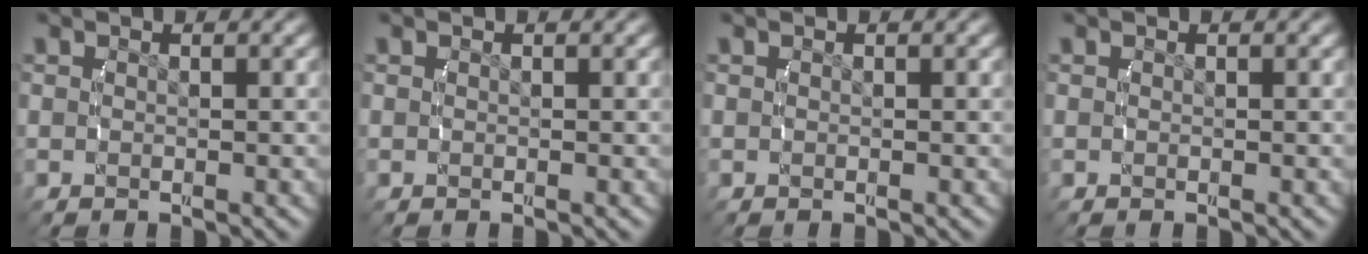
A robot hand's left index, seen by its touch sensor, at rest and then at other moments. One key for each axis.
{"total": 0.0}
{"total": 0.0}
{"total": 0.0}